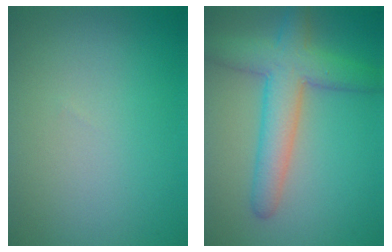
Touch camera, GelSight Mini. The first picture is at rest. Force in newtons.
{"total": 6.2, "press": 6.2, "slide": 0.3}